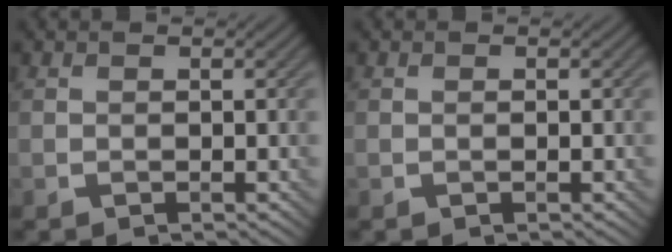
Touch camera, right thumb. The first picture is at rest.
{"total": 0.0}